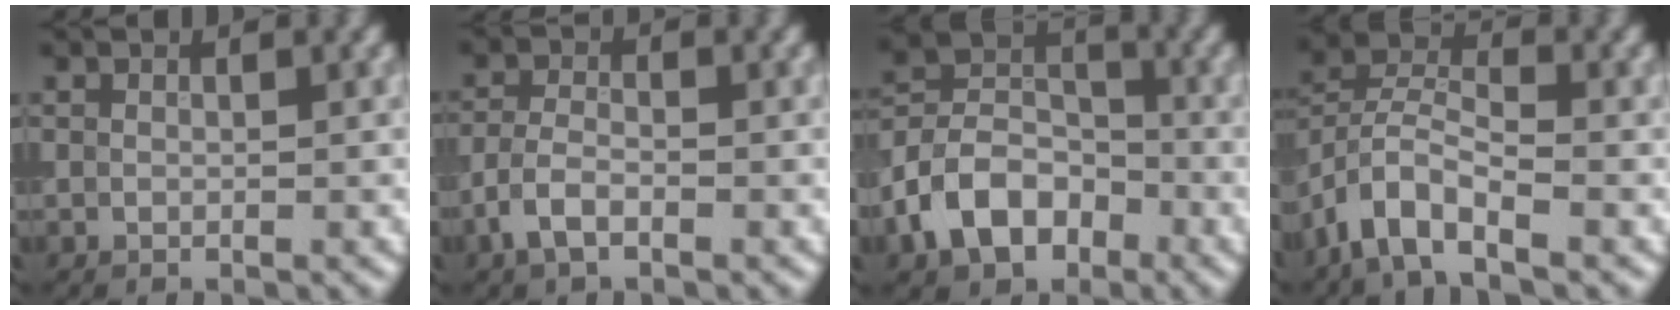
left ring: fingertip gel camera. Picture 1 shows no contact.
{"total": 2.7, "force": [-1.6, 1.2, 1.8], "torque": [-0.040, 0.005, -0.040]}
{"total": 7.1, "force": [-3.4, 4.9, 3.8], "torque": [-0.068, 0.004, -0.078]}
{"total": 5.7, "force": [-3.7, 2.5, 3.7], "torque": [-0.064, 0.006, -0.082]}